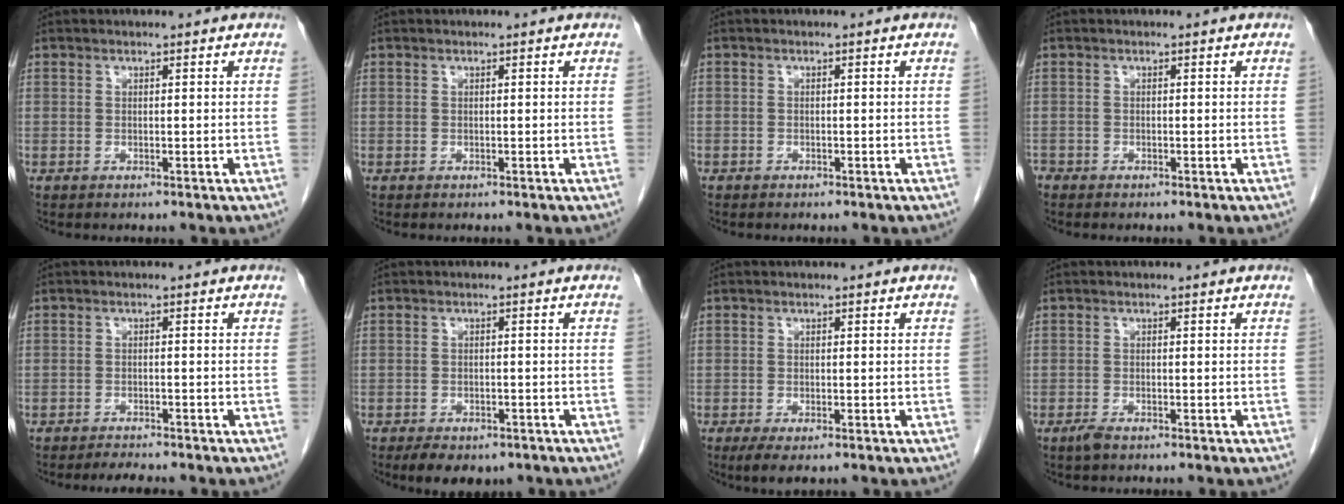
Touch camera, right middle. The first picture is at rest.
{"total": 0.0}
{"total": 0.8, "force": [-0.6, 0.6, 0.1], "torque": [-0.007, 0.003, -0.010]}
{"total": 1.1, "force": [-1.0, 0.6, 0.2], "torque": [-0.007, -0.001, -0.018]}
{"total": 2.2, "force": [-2.1, 0.0, 0.7], "torque": [-0.019, -0.010, -0.033]}
{"total": 6.8, "force": [-5.0, 3.3, 3.3], "torque": [-0.042, -0.004, -0.064]}
{"total": 2.1, "force": [-1.2, 0.9, 1.5], "torque": [-0.029, -0.005, -0.013]}
{"total": 1.4, "force": [-1.0, 0.3, 0.9], "torque": [-0.024, -0.003, -0.018]}